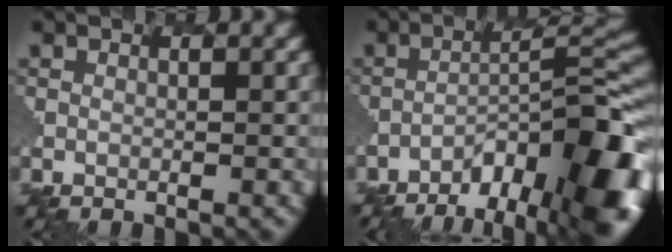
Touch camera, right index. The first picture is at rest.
{"total": 13.8, "force": [-8.9, 4.4, 9.6], "torque": [-0.156, 0.004, -0.130]}